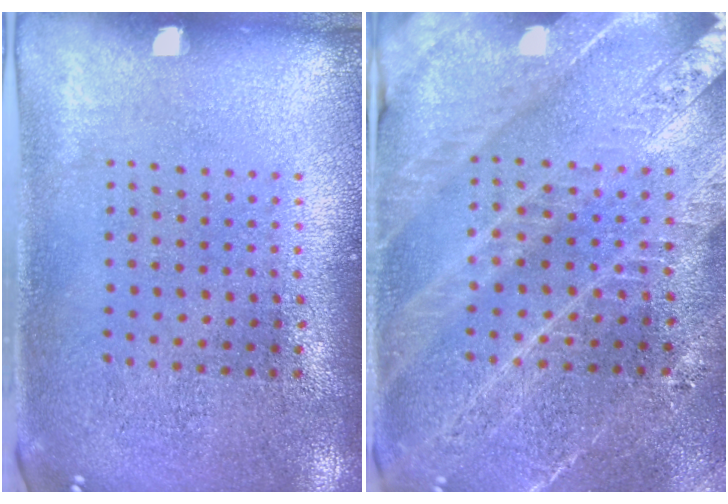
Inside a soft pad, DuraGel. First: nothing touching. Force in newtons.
{"total": 3.2, "press": 3.1, "slide": 1.1}